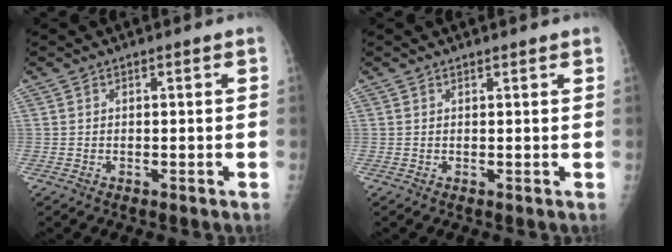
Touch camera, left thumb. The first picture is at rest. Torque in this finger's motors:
{"motor_torque": [-0.19, -0.03, -0.08, -0.03, 0.01]}